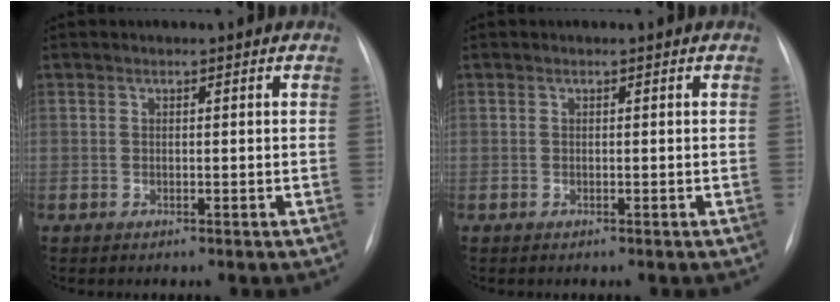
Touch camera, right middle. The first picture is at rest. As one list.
[{"total": 0.0}]